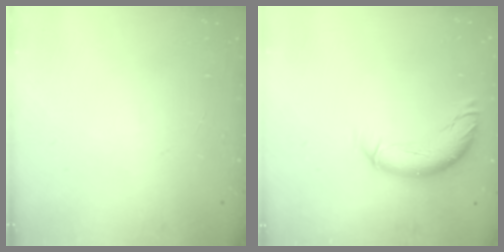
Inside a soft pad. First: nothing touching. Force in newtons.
{"total": 10.9, "press": 10.6, "slide": 2.2}